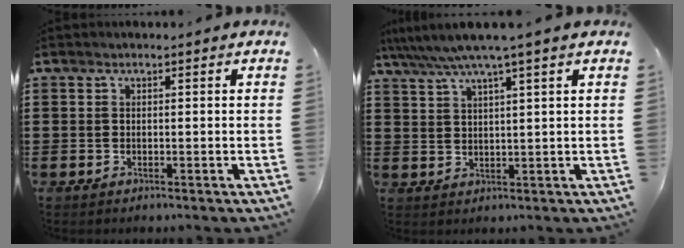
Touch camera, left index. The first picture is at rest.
{"total": 4.8, "force": [3.5, -0.4, 3.4], "torque": [-0.076, -0.011, 0.057]}